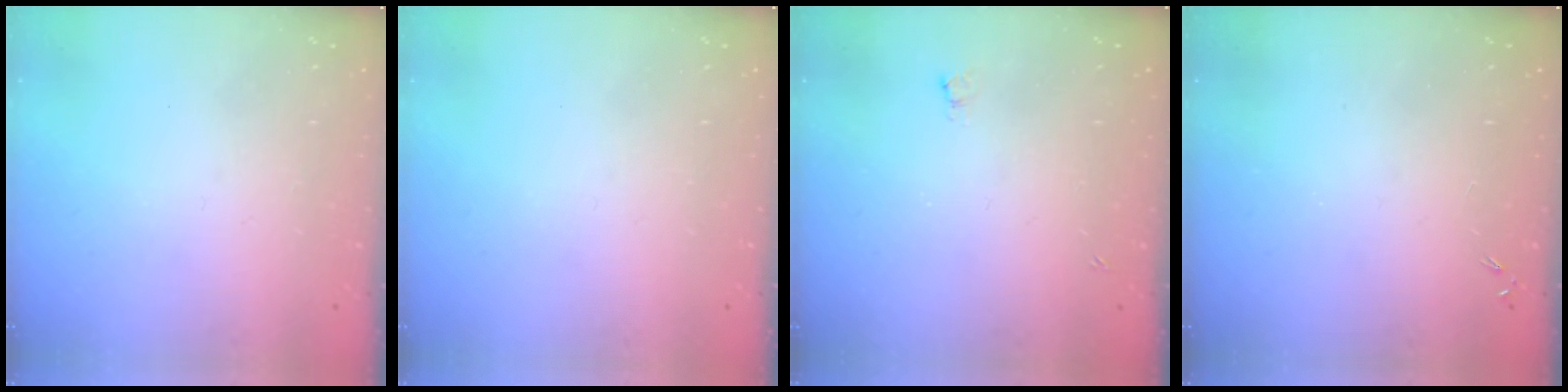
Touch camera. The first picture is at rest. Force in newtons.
{"total": 0.0}
{"total": 2.6, "press": 2.6, "slide": 0.5}
{"total": 0.0}